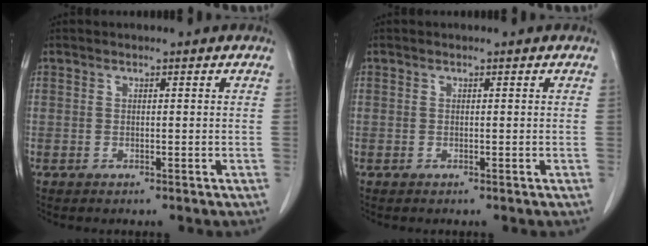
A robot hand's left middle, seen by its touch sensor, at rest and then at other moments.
{"total": 0.0}